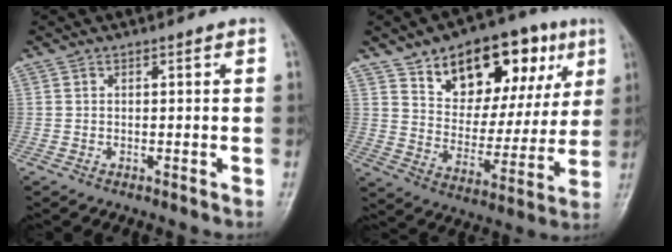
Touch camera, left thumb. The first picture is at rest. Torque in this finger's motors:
{"motor_torque": [0.87, 0.76, 1.29, -1.48, 0.22]}